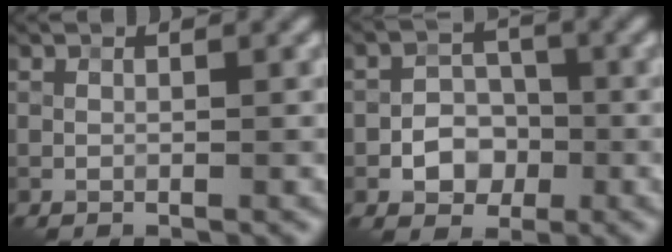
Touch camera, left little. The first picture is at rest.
{"total": 3.6, "force": [-1.2, 2.9, 1.8], "torque": [-0.018, 0.001, -0.021]}